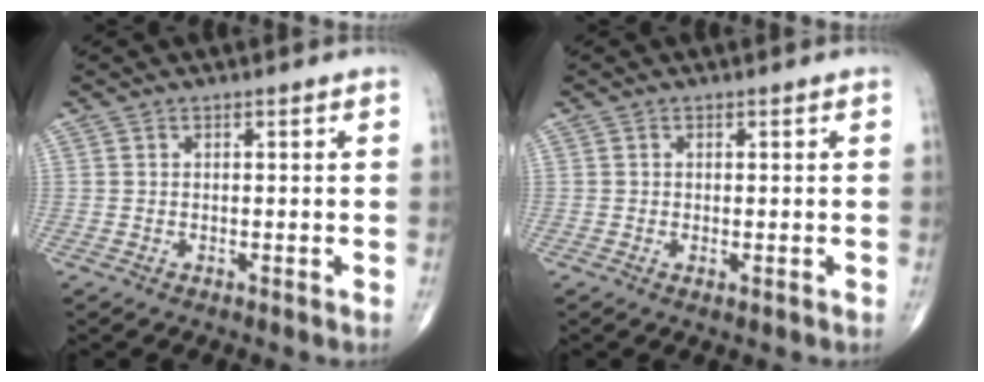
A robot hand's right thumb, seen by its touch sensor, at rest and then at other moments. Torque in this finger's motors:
{"motor_torque": [-0.30, -0.01, -0.36, -0.22, 0.01]}